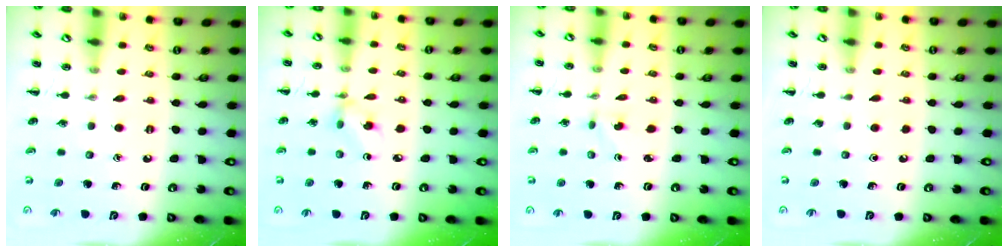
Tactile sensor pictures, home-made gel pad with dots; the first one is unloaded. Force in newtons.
{"total": 2.9, "press": 2.9, "slide": 0.3}
{"total": 1.5, "press": 1.4, "slide": 0.7}
{"total": 0.0}